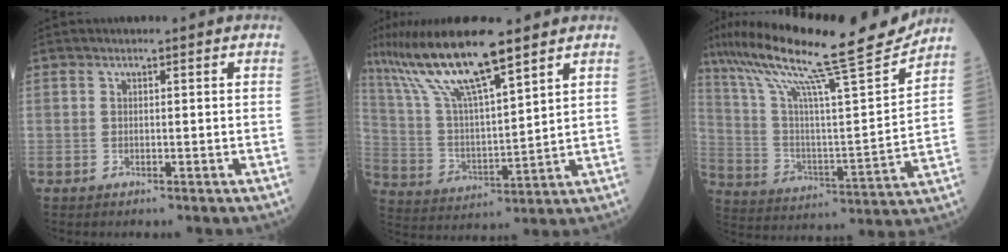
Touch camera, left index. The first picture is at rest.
{"total": 14.9, "force": [11.0, 1.4, 10.0], "torque": [-0.203, 0.010, 0.210]}
{"total": 23.5, "force": [19.4, 0.3, 13.2], "torque": [-0.236, -0.004, 0.312]}